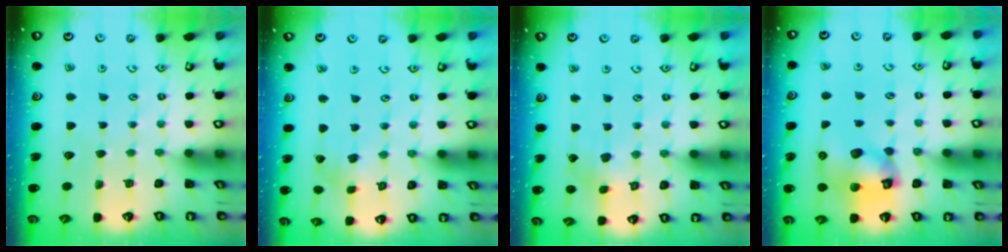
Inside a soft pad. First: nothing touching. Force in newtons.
{"total": 1.8, "press": 1.8, "slide": 0.2}
{"total": 4.8, "press": 4.7, "slide": 0.5}
{"total": 10.4, "press": 10.3, "slide": 1.6}